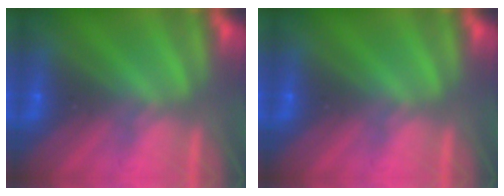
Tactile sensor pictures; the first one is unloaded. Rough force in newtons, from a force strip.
{"total": 0.0}